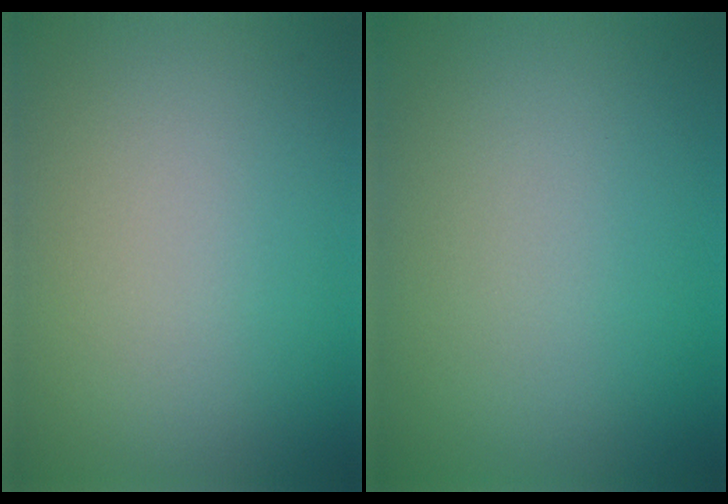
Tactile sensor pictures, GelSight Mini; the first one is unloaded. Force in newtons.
{"total": 0.0}